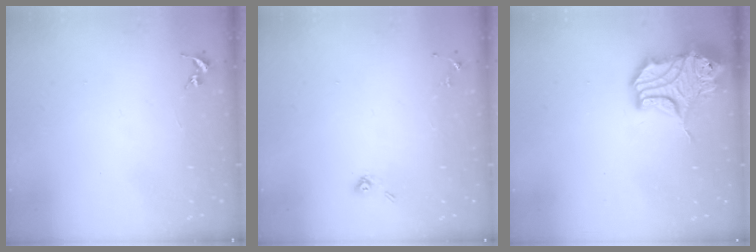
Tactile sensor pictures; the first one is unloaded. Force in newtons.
{"total": 5.4, "press": 5.2, "slide": 1.5}
{"total": 15.4, "press": 15.2, "slide": 2.4}